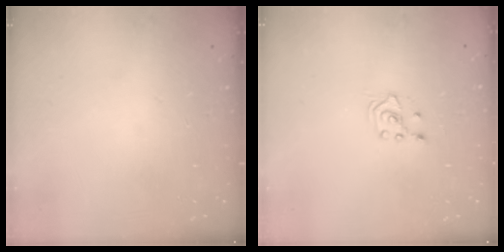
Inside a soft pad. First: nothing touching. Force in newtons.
{"total": 2.5, "press": 2.4, "slide": 0.9}